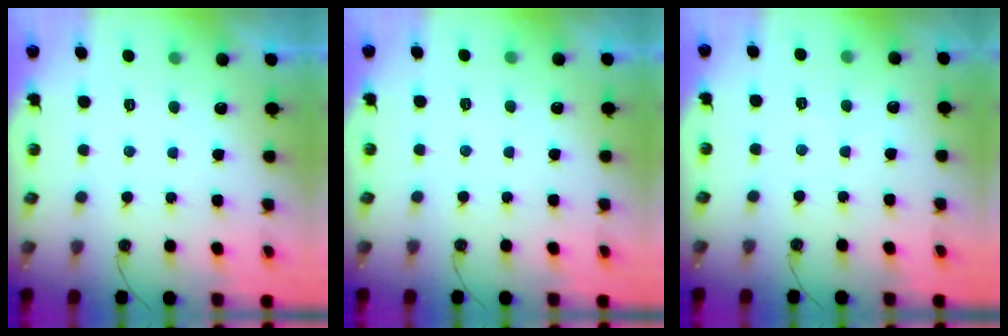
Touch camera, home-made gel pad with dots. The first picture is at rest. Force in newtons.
{"total": 2.9, "press": 2.9, "slide": 0.5}
{"total": 2.1, "press": 2.0, "slide": 0.4}